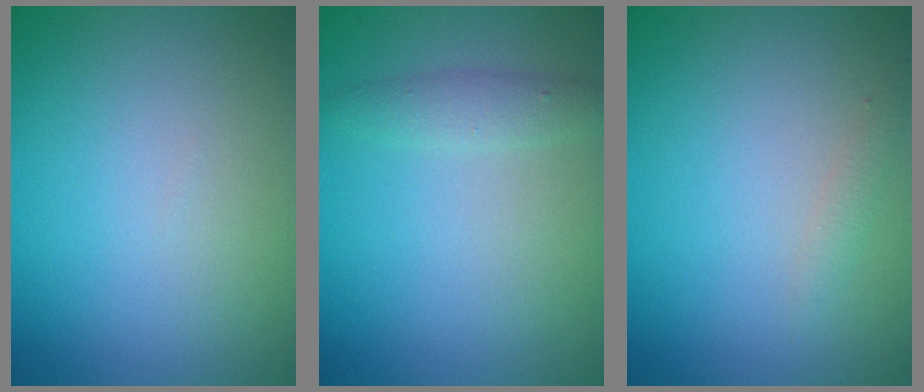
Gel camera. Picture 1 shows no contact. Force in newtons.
{"total": 1.6, "press": 1.6, "slide": 0.0}
{"total": 0.8, "press": 0.8, "slide": 0.0}